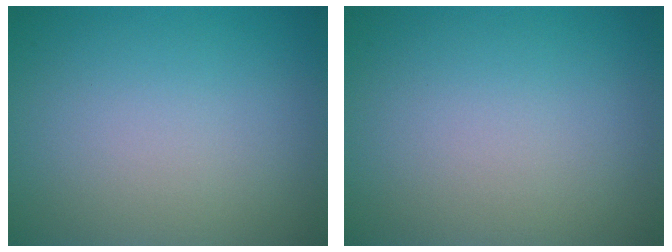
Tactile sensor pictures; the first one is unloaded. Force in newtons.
{"total": 0.0}